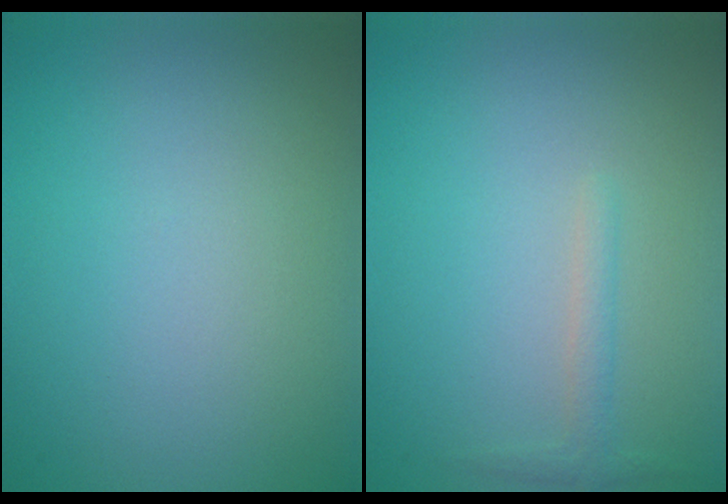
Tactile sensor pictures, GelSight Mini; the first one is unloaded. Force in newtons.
{"total": 1.2, "press": 1.2, "slide": 0.0}